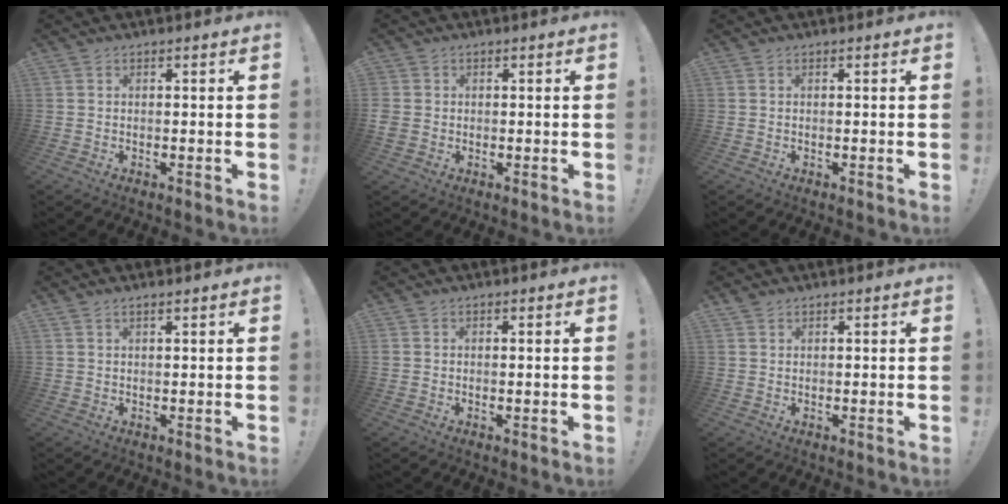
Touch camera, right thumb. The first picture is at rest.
{"total": 2.7, "force": [-0.1, 2.5, 1.0], "torque": [-0.017, 0.000, -0.003]}
{"total": 0.0}
{"total": 1.0, "force": [0.9, 0.2, 0.4], "torque": [-0.016, 0.003, 0.018]}
{"total": 0.7, "force": [0.2, 0.6, 0.2], "torque": [0.002, 0.000, 0.003]}
{"total": 1.1, "force": [0.8, 0.7, 0.2], "torque": [0.004, -0.003, 0.014]}